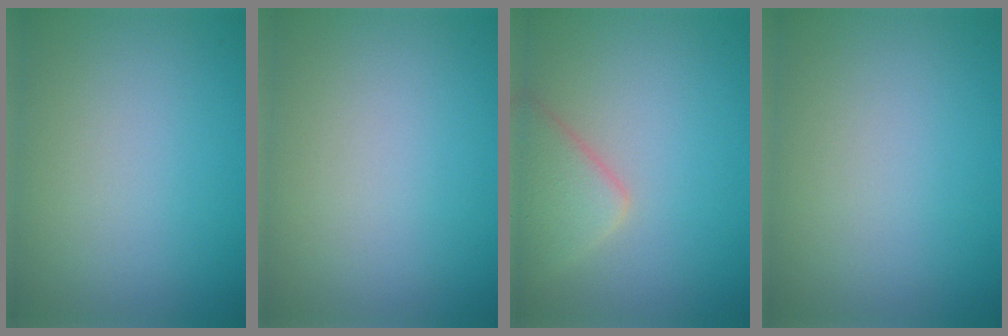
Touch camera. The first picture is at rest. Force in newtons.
{"total": 0.0}
{"total": 3.7, "press": 3.7, "slide": 0.3}
{"total": 0.0}